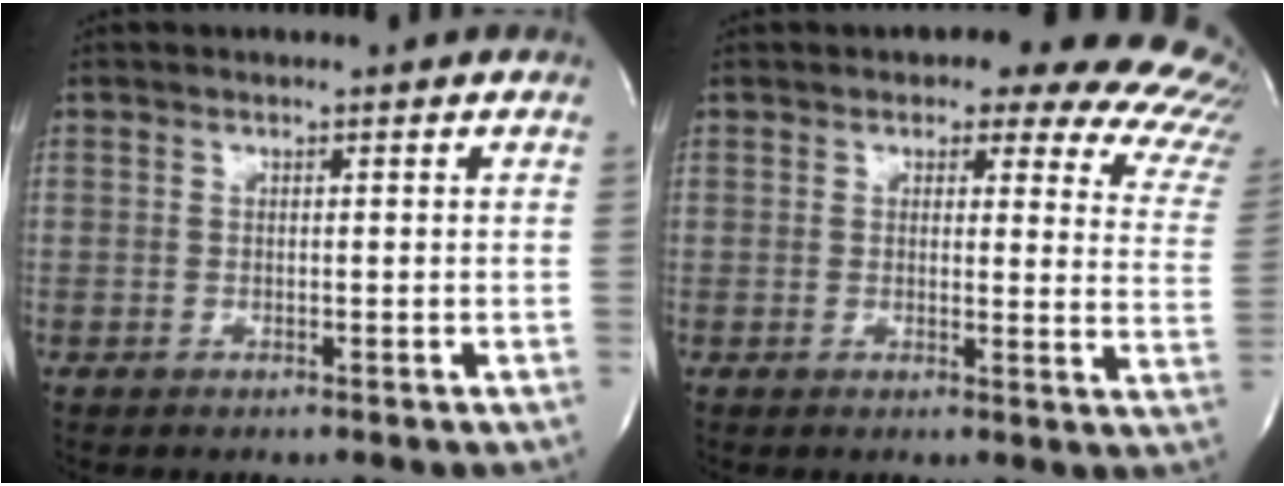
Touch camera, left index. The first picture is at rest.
{"total": 16.0, "force": [13.8, 4.7, 6.5], "torque": [-0.044, -0.061, 0.120]}